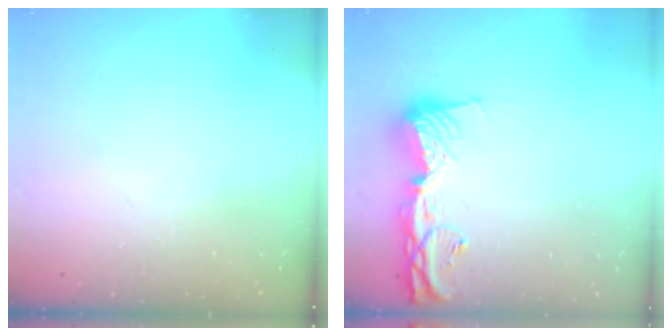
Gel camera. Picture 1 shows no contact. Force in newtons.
{"total": 14.4, "press": 14.3, "slide": 1.5}